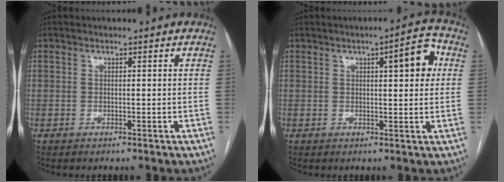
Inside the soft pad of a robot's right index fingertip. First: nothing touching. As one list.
[{"total": 6.3, "force": [1.8, 1.4, 5.9], "torque": [-0.077, 0.015, 0.019]}]